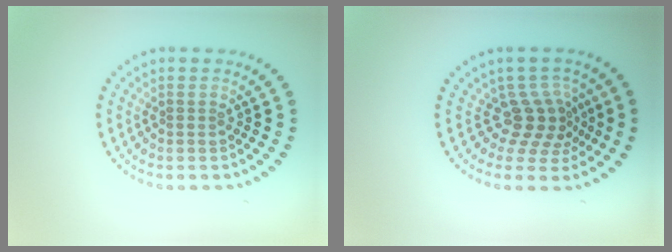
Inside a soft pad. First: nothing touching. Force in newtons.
{"total": 3.3, "press": 2.3, "slide": 2.4}